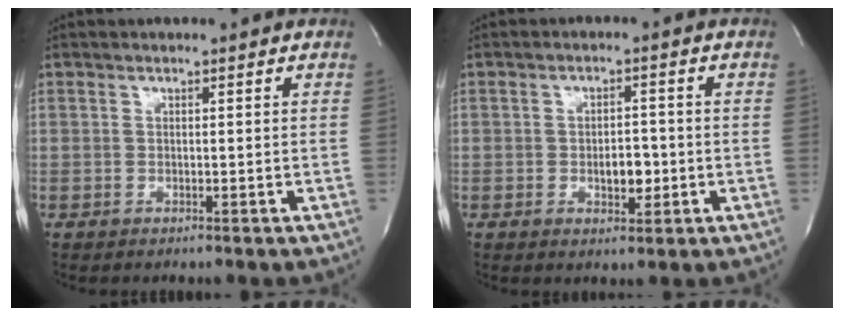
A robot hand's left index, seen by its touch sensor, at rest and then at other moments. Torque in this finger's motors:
{"motor_torque": [0.12, -0.03, 0.06, 0.03]}